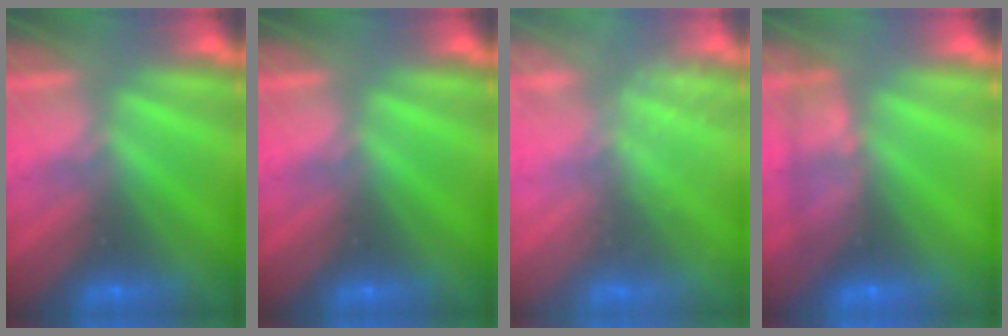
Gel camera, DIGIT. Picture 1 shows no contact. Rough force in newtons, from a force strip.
{"total": 0.0}
{"total": 2.4}
{"total": 2.4}